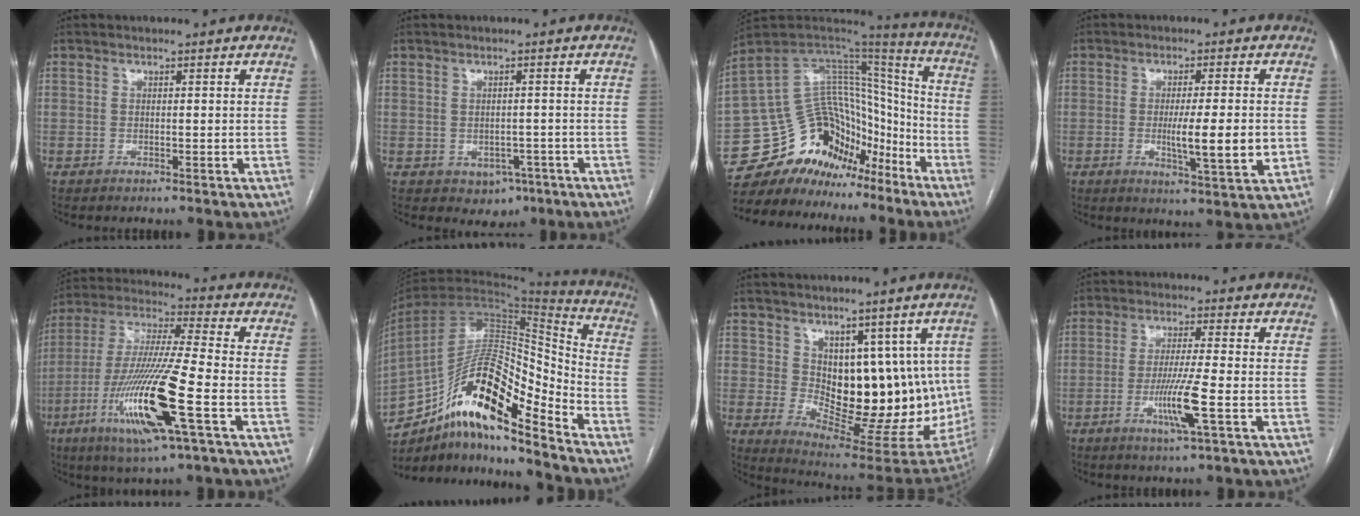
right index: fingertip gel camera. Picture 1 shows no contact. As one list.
[{"total": 3.8, "force": [-1.7, 2.8, 1.9], "torque": [-0.018, 0.003, -0.011]}, {"total": 18.5, "force": [-13.5, 11.0, 6.1], "torque": [-0.106, 0.096, -0.216]}, {"total": 8.4, "force": [-1.1, 0.5, 8.3], "torque": [-0.134, -0.018, -0.018]}, {"total": 18.6, "force": [-6.7, 0.8, 17.3], "torque": [-0.365, -0.026, -0.125]}, {"total": 20.5, "force": [-13.3, 5.3, 14.7], "torque": [-0.265, 0.025, -0.228]}, {"total": 14.7, "force": [2.8, 7.6, 12.3], "torque": [-0.154, -0.008, 0.065]}, {"total": 7.6, "force": [-2.4, -0.6, 7.2], "torque": [-0.138, -0.015, -0.046]}]